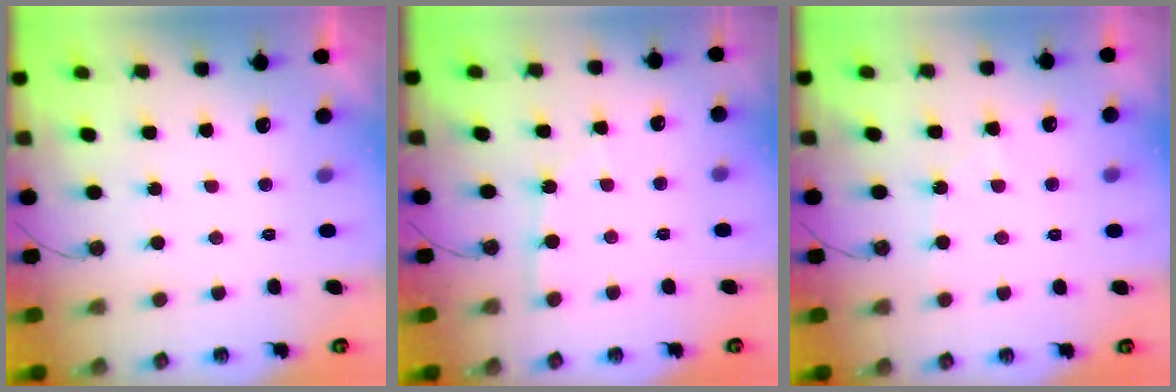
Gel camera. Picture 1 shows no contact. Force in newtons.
{"total": 1.3, "press": 1.3, "slide": 0.2}
{"total": 7.2, "press": 7.2, "slide": 0.6}